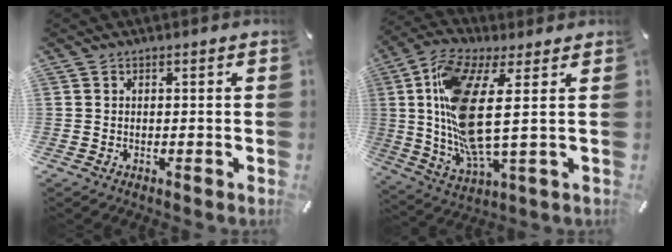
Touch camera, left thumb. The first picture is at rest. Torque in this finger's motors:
{"motor_torque": [2.07, 2.94, 1.60, -1.18, 0.88]}